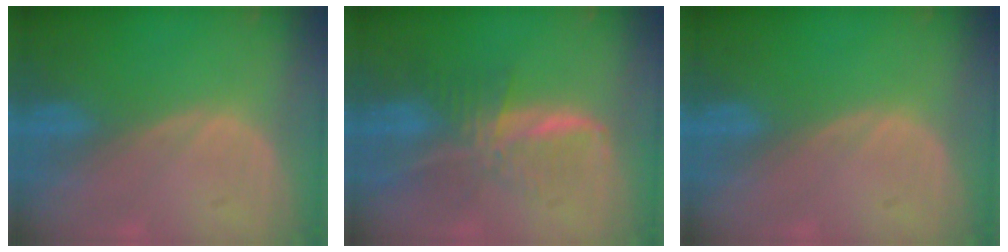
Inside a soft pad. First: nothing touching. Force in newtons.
{"total": 8.1, "press": 6.8, "slide": 4.4}
{"total": 0.0}